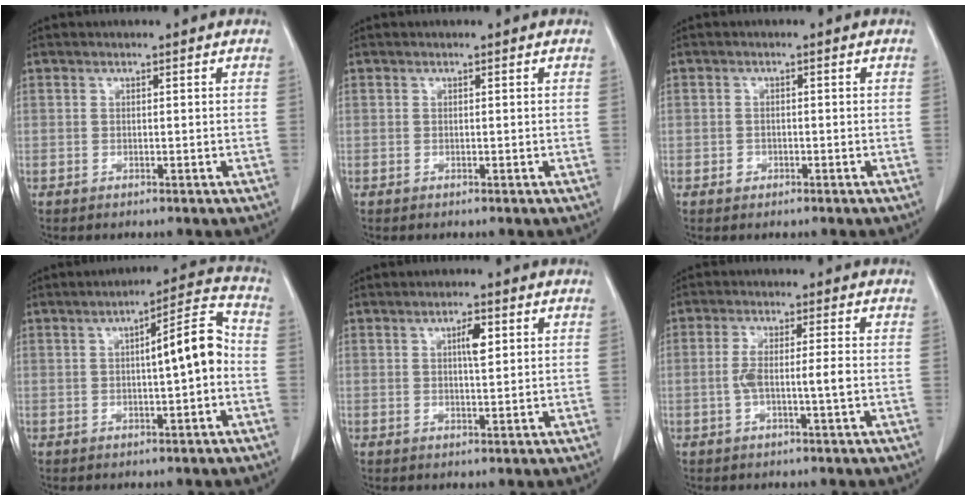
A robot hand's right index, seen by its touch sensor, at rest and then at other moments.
{"total": 0.0}
{"total": 1.2, "force": [-0.4, 1.1, 0.2], "torque": [0.002, 0.006, -0.004]}
{"total": 8.2, "force": [-0.3, 1.1, 8.2], "torque": [-0.116, 0.027, -0.006]}
{"total": 3.1, "force": [1.1, 0.7, 2.8], "torque": [-0.049, 0.001, 0.018]}
{"total": 4.5, "force": [-0.8, 0.2, 4.4], "torque": [-0.094, 0.006, -0.012]}